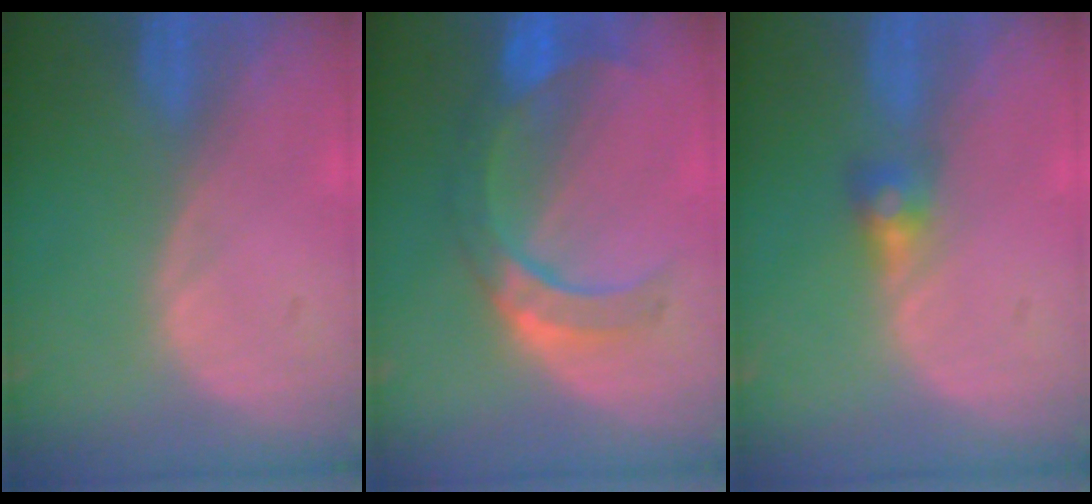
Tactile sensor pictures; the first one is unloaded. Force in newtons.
{"total": 7.1, "press": 7.0, "slide": 0.8}
{"total": 2.7, "press": 2.5, "slide": 0.9}